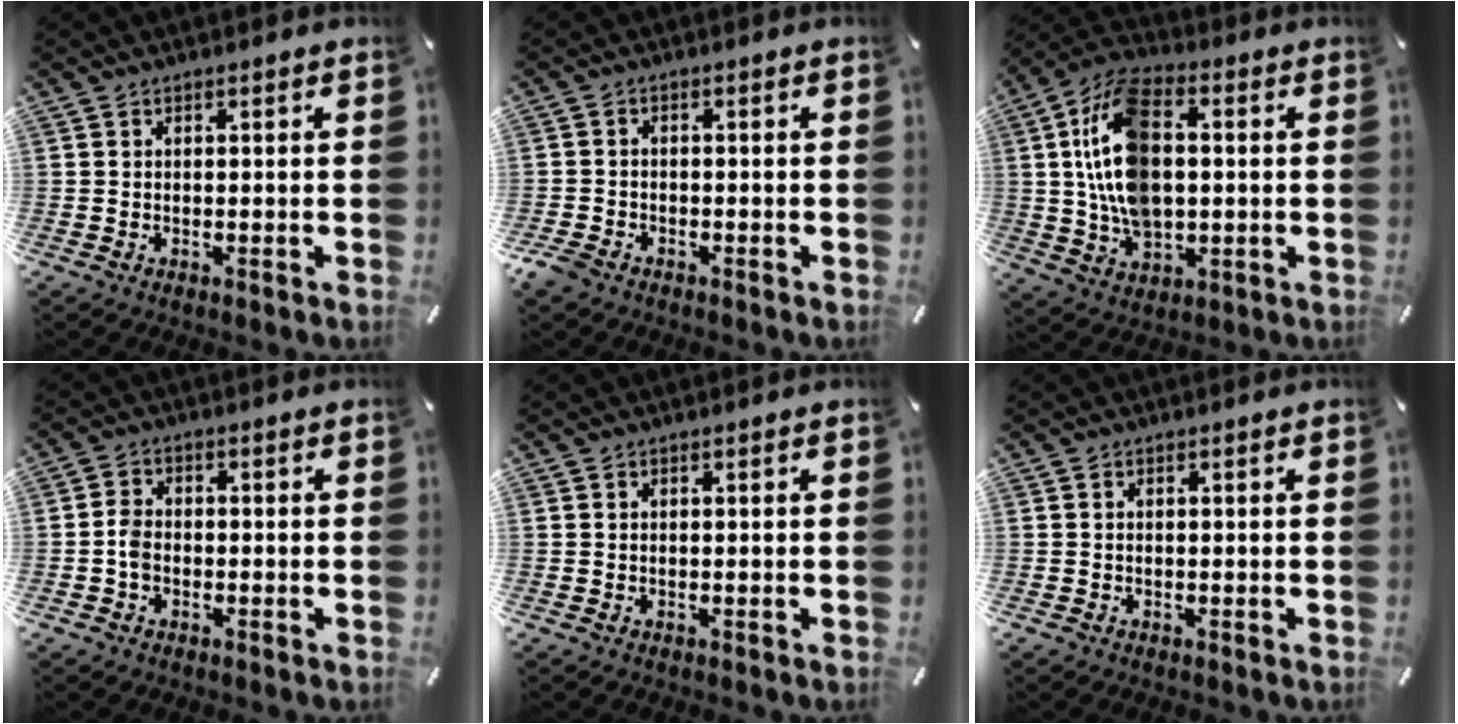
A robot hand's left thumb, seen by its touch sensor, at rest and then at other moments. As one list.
[{"total": 2.7, "force": [-2.1, 1.5, 0.9], "torque": [-0.027, 0.007, -0.044]}, {"total": 15.8, "force": [1.2, 10.1, 12.0], "torque": [-0.264, 0.008, 0.019]}, {"total": 3.4, "force": [-0.9, 2.6, 2.1], "torque": [-0.036, 0.008, -0.015]}, {"total": 0.0}, {"total": 0.0}]